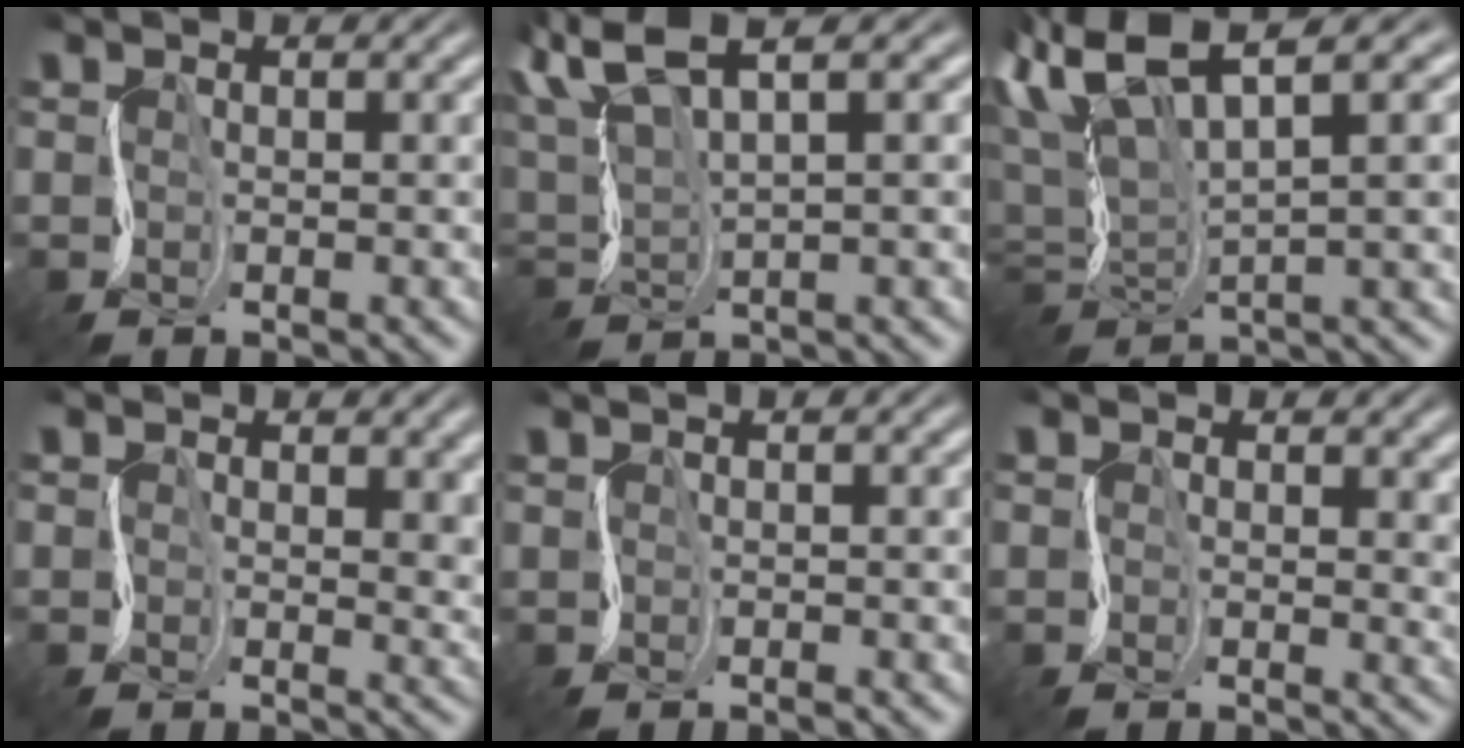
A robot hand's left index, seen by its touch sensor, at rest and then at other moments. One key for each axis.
{"total": 5.9, "fx": 3.1, "fy": 1.5, "fz": 4.7, "tx": -0.104, "ty": 0.020, "tz": 0.050}
{"total": 9.3, "fx": 2.6, "fy": 3.1, "fz": 8.4, "tx": -0.171, "ty": 0.013, "tz": 0.041}
{"total": 5.3, "fx": 1.6, "fy": 3.6, "fz": 3.5, "tx": -0.068, "ty": -0.012, "tz": 0.030}
{"total": 0.6, "fx": 0.1, "fy": -0.1, "fz": 0.6, "tx": -0.012, "ty": 0.000, "tz": 0.003}
{"total": 3.9, "fx": 1.2, "fy": 2.8, "fz": 2.5, "tx": -0.051, "ty": -0.009, "tz": 0.023}